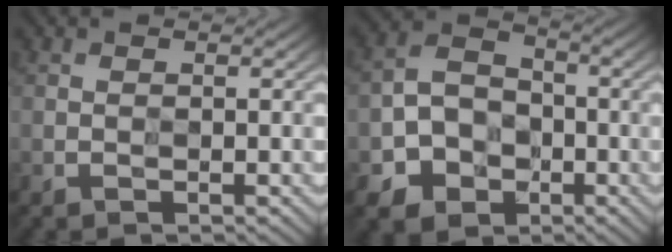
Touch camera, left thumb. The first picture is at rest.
{"total": 6.0, "force": [-2.5, 5.1, 2.0], "torque": [-0.042, 0.001, -0.059]}